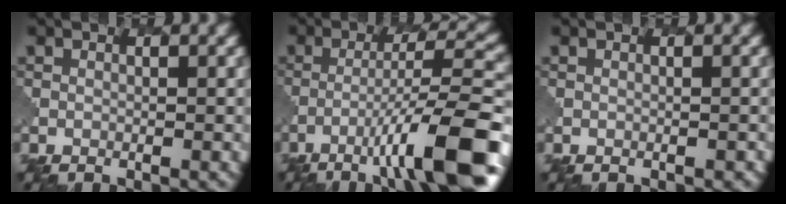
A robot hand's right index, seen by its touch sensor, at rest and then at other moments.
{"total": 10.8, "force": [-5.8, 1.6, 9.0], "torque": [-0.132, 0.018, -0.087]}
{"total": 0.7, "force": [-0.6, 0.3, 0.3], "torque": [-0.001, 0.000, -0.002]}